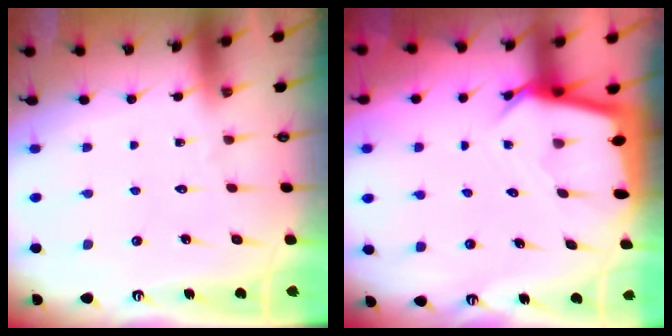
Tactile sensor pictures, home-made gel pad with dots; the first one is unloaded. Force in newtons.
{"total": 4.0, "press": 4.0, "slide": 0.4}